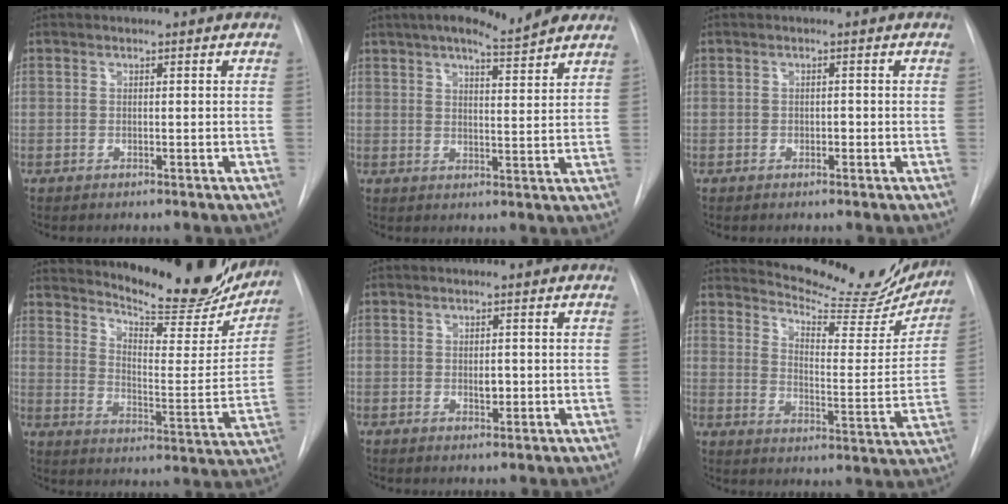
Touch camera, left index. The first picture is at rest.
{"total": 13.6, "force": [11.3, 2.2, 7.2], "torque": [-0.113, 0.018, 0.152]}
{"total": 0.7, "force": [-0.2, 0.4, 0.4], "torque": [-0.005, 0.001, -0.005]}
{"total": 23.1, "force": [20.8, 4.7, 8.9], "torque": [-0.135, -0.059, 0.272]}
{"total": 1.5, "force": [-0.1, 0.8, 1.2], "torque": [-0.019, -0.003, 0.001]}
{"total": 19.3, "force": [18.1, 3.7, 5.6], "torque": [-0.077, -0.065, 0.230]}